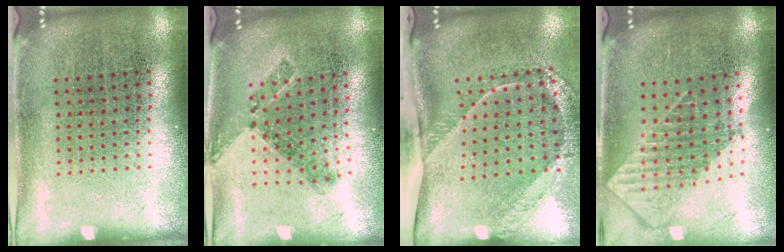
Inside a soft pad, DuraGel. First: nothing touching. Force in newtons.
{"total": 0.8, "press": 0.7, "slide": 0.4}
{"total": 2.7, "press": 1.8, "slide": 2.0}
{"total": 1.9, "press": 1.5, "slide": 1.1}